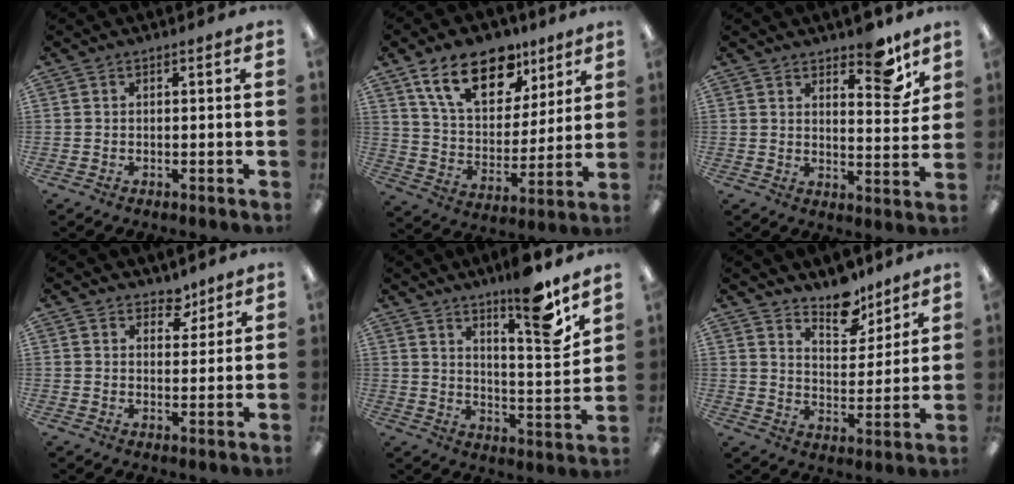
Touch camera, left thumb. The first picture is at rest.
{"total": 18.5, "force": [11.4, 10.2, 10.4], "torque": [-0.176, -0.041, 0.203]}
{"total": 9.4, "force": [7.2, 3.4, 5.0], "torque": [-0.045, -0.053, 0.118]}
{"total": 4.9, "force": [3.9, 2.8, 1.3], "torque": [-0.005, -0.023, 0.066]}
{"total": 13.9, "force": [10.5, 2.2, 8.9], "torque": [-0.122, -0.071, 0.165]}
{"total": 10.8, "force": [9.2, 4.6, 3.3], "torque": [-0.031, -0.068, 0.167]}